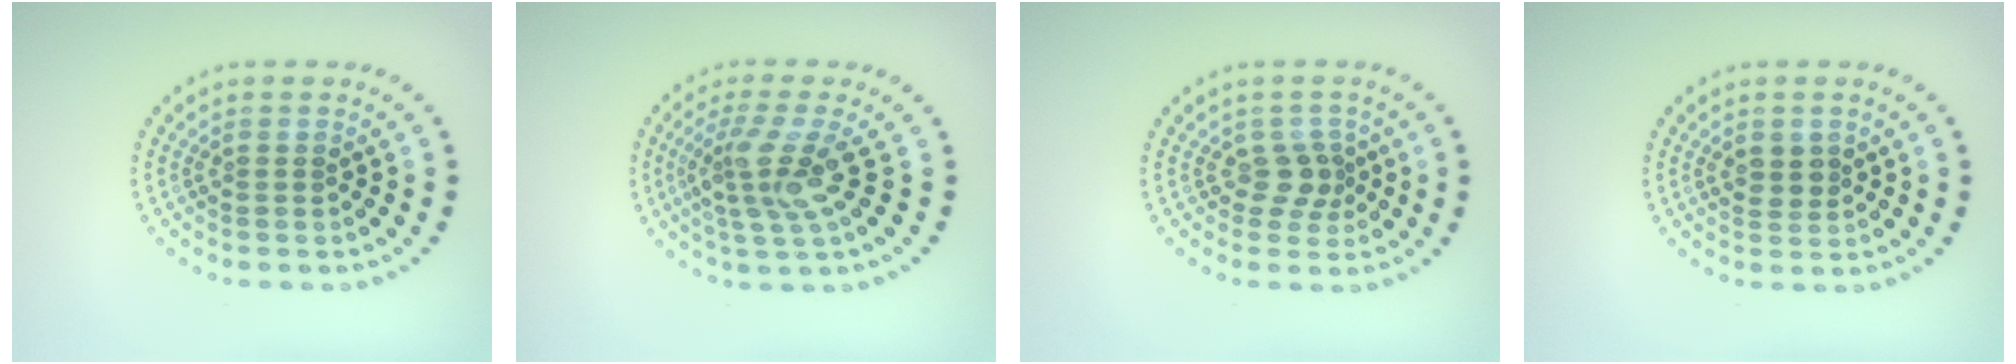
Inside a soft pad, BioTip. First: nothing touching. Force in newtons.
{"total": 3.8, "press": 3.1, "slide": 2.1}
{"total": 2.1, "press": 1.6, "slide": 1.3}
{"total": 1.8, "press": 1.7, "slide": 0.6}